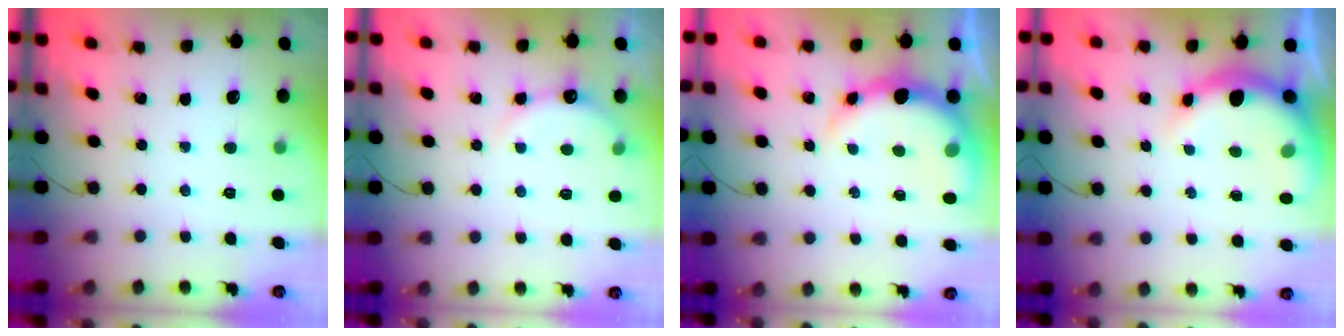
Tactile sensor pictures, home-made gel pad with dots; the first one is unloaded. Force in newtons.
{"total": 6.4, "press": 6.2, "slide": 1.4}
{"total": 8.7, "press": 8.5, "slide": 1.8}
{"total": 7.7, "press": 7.5, "slide": 1.6}